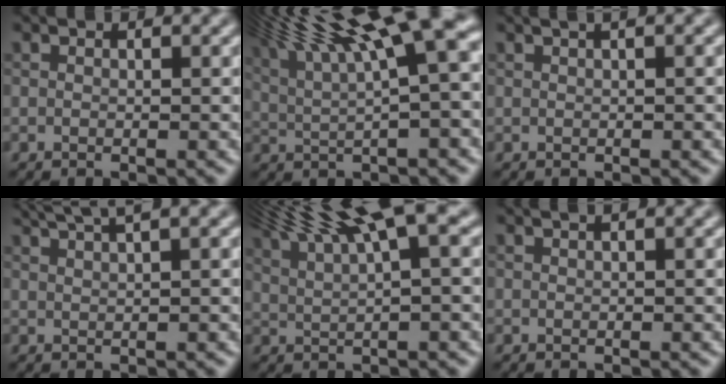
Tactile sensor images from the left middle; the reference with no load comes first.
{"total": 13.2, "force": [6.4, 3.2, 11.1], "torque": [-0.177, 0.024, 0.106]}
{"total": 3.8, "force": [1.8, 1.7, 2.9], "torque": [-0.016, 0.019, 0.006]}
{"total": 4.5, "force": [3.3, 0.9, 2.9], "torque": [-0.036, 0.012, 0.039]}
{"total": 10.5, "force": [6.3, 2.5, 8.0], "torque": [-0.121, 0.031, 0.094]}
{"total": 1.8, "force": [0.8, 0.6, 1.5], "torque": [-0.016, 0.005, 0.005]}